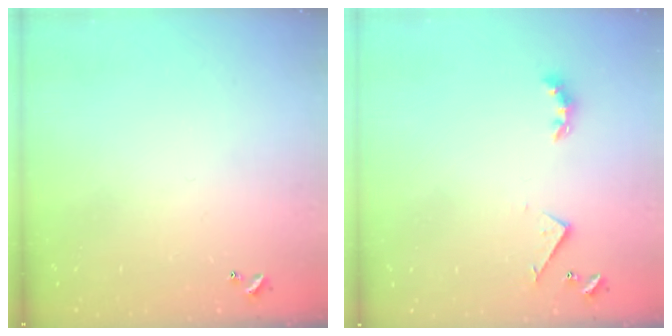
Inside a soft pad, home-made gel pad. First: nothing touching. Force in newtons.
{"total": 3.5, "press": 3.4, "slide": 0.7}